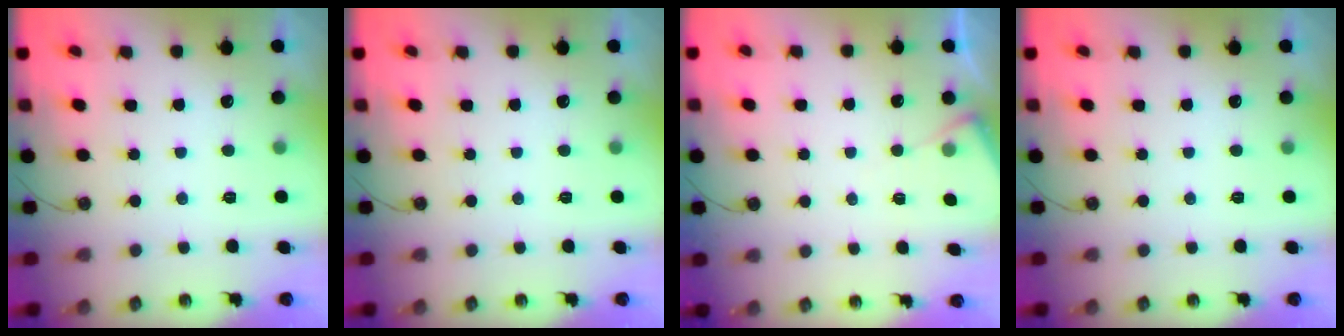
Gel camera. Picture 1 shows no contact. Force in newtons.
{"total": 0.0}
{"total": 4.6, "press": 4.5, "slide": 0.6}
{"total": 0.0}